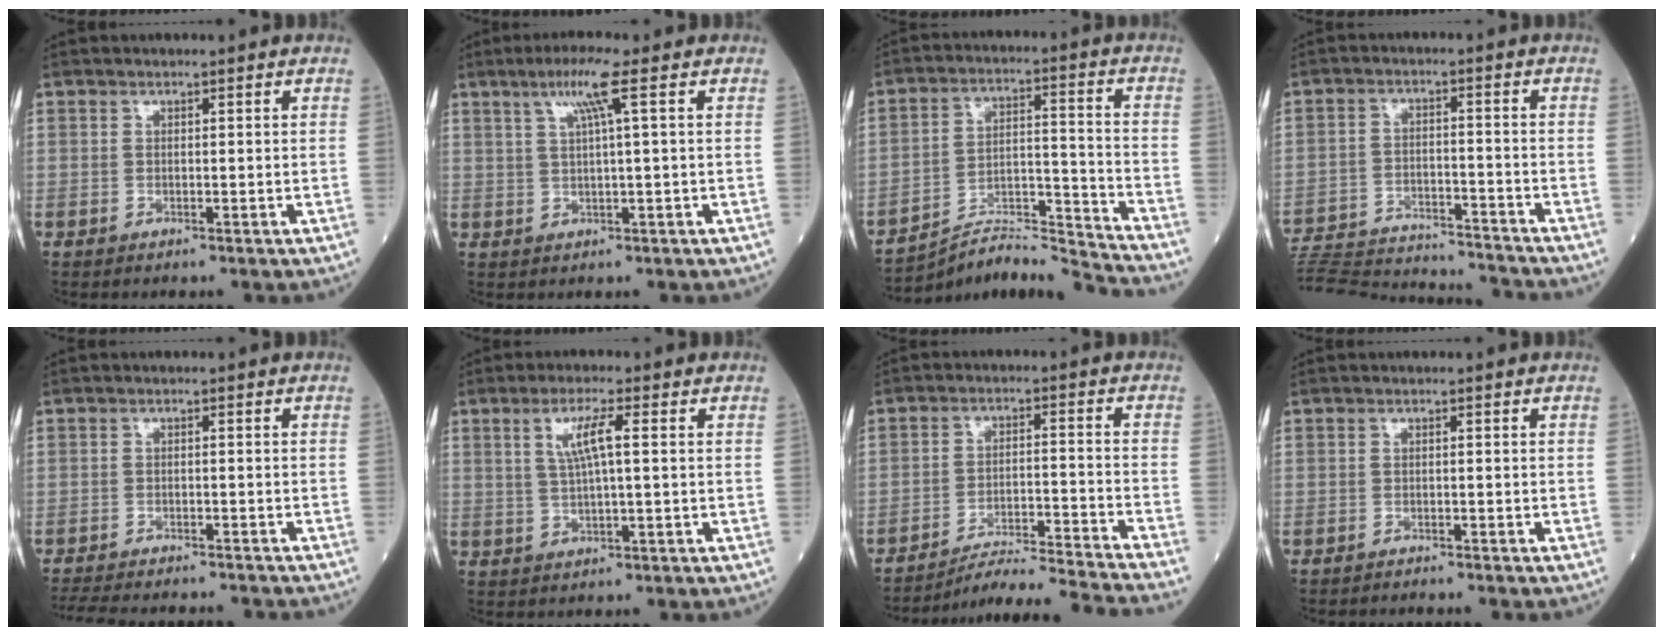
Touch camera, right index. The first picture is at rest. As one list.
[{"total": 5.0, "force": [2.2, -0.9, 4.5], "torque": [-0.089, 0.008, 0.040]}, {"total": 12.8, "force": [-12.5, -2.3, 1.3], "torque": [-0.019, 0.028, -0.217]}, {"total": 20.7, "force": [-19.9, 1.4, 5.7], "torque": [-0.131, -0.019, -0.293]}, {"total": 14.1, "force": [-12.9, 2.6, 5.1], "torque": [-0.108, -0.016, -0.173]}, {"total": 5.1, "force": [1.3, 0.3, 4.9], "torque": [-0.097, 0.004, 0.027]}, {"total": 14.8, "force": [-13.9, -3.1, 4.0], "torque": [-0.042, -0.017, -0.215]}, {"total": 2.6, "force": [-2.4, 0.0, 0.9], "torque": [-0.015, -0.002, -0.030]}]